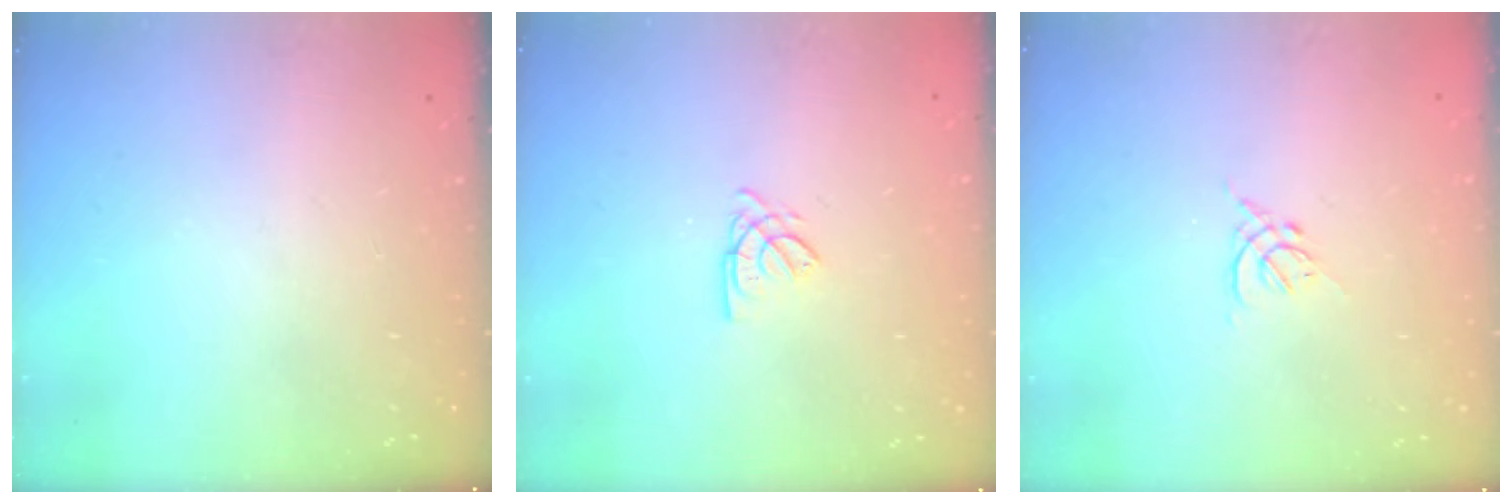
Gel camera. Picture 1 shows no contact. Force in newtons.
{"total": 2.6, "press": 2.6, "slide": 0.1}
{"total": 1.7, "press": 1.6, "slide": 0.6}